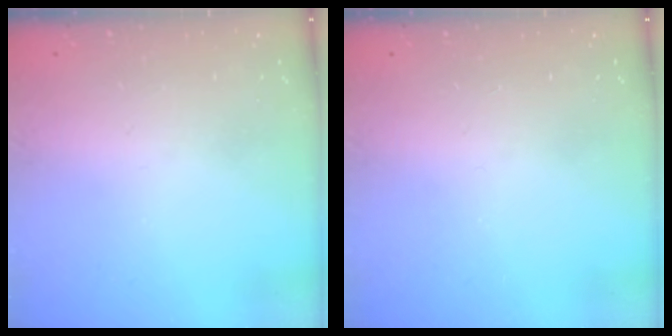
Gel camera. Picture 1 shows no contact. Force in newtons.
{"total": 0.0}